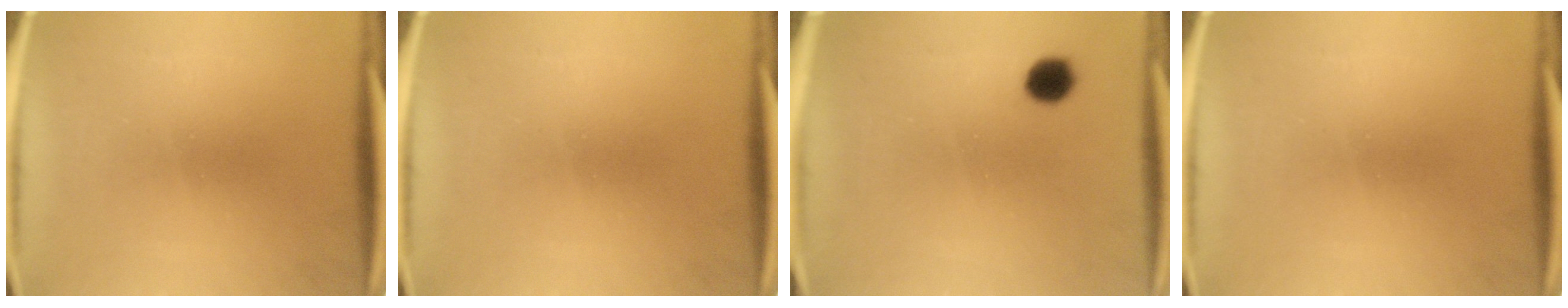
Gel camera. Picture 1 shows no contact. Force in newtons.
{"total": 0.0}
{"total": 4.0}
{"total": 0.0}